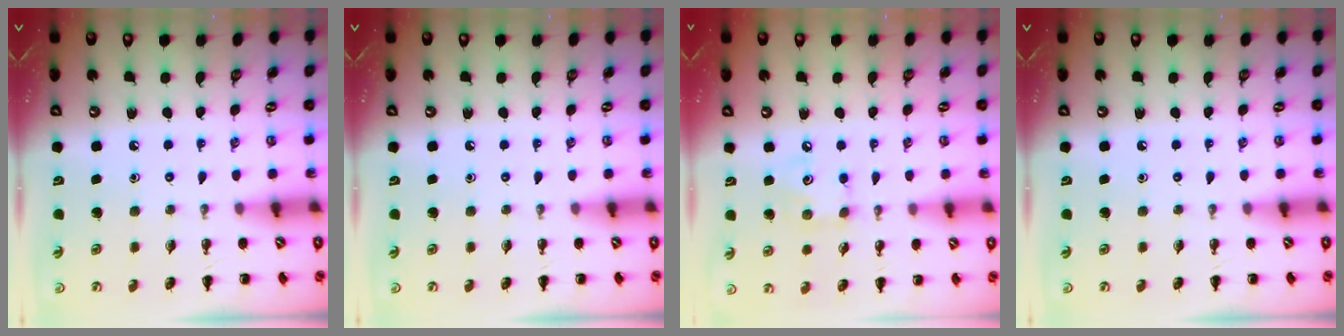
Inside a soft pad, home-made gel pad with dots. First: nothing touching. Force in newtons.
{"total": 0.0}
{"total": 5.2, "press": 5.2, "slide": 0.8}
{"total": 0.0}